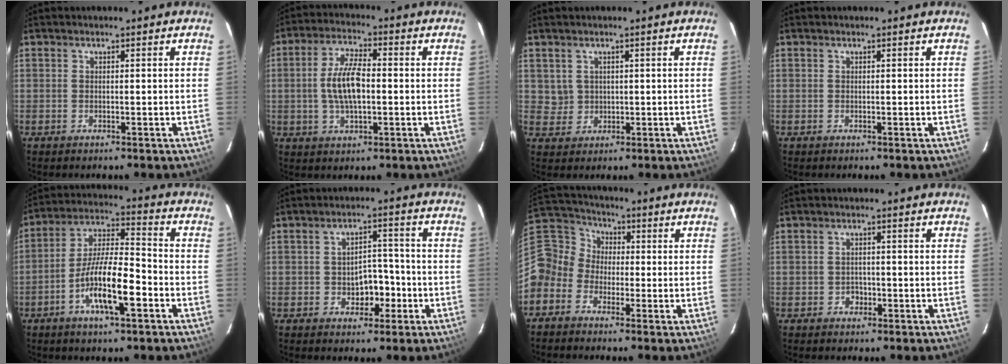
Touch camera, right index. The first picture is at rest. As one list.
[{"total": 8.9, "force": [-0.6, 3.6, 8.1], "torque": [-0.161, 0.008, -0.012]}, {"total": 2.6, "force": [0.9, 2.5, 0.2], "torque": [-0.001, 0.009, 0.021]}, {"total": 0.0}, {"total": 12.8, "force": [-5.4, 3.0, 11.2], "torque": [-0.216, 0.000, -0.100]}, {"total": 5.5, "force": [-2.1, 3.8, 3.5], "torque": [-0.057, 0.017, -0.020]}, {"total": 10.7, "force": [-3.3, 9.7, 3.2], "torque": [-0.103, 0.034, -0.092]}, {"total": 1.9, "force": [-0.9, 1.6, 0.5], "torque": [-0.008, 0.004, -0.011]}]